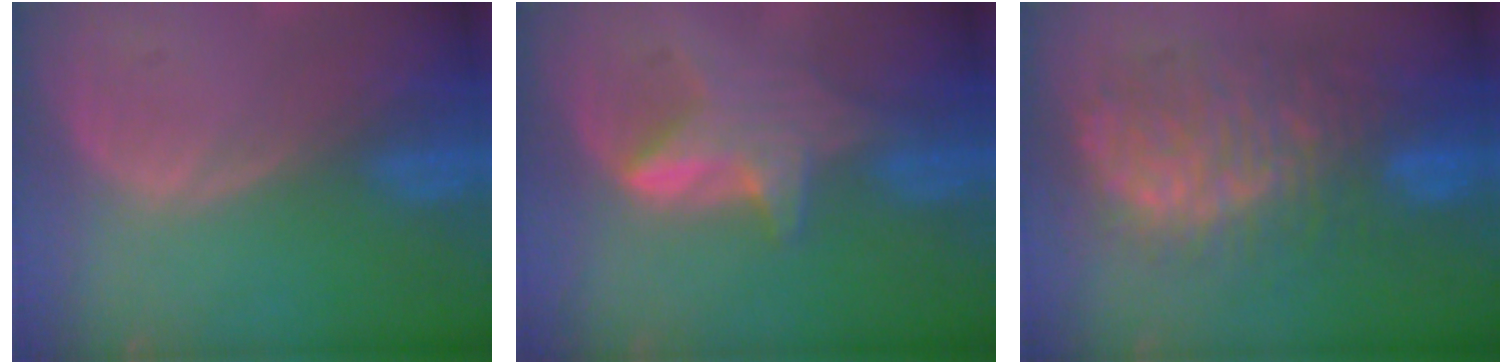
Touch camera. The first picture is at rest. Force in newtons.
{"total": 5.8, "press": 5.6, "slide": 1.5}
{"total": 12.2, "press": 12.1, "slide": 1.3}